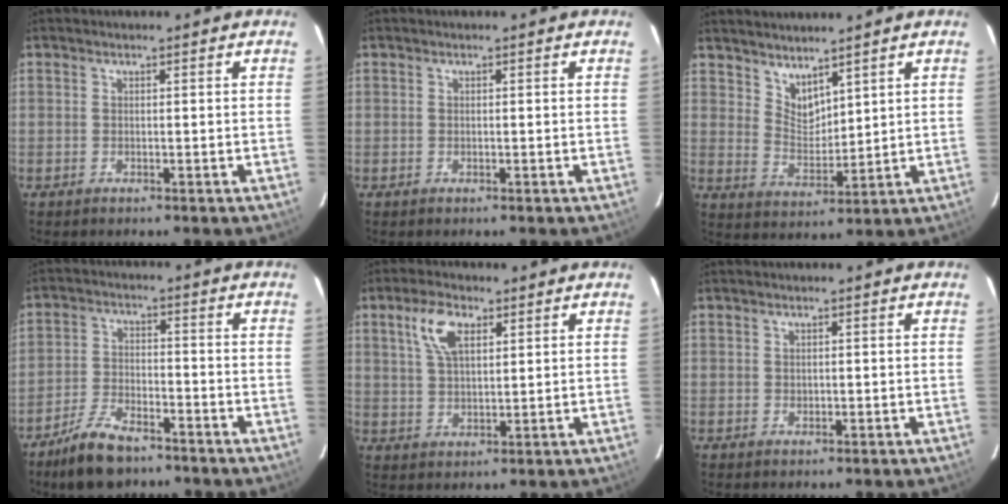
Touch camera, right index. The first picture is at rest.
{"total": 0.0}
{"total": 5.6, "force": [4.6, 2.7, 1.8], "torque": [-0.023, -0.003, 0.092]}
{"total": 9.5, "force": [-7.3, 3.7, 4.9], "torque": [-0.118, -0.002, -0.134]}
{"total": 7.2, "force": [3.4, 3.5, 5.3], "torque": [-0.105, 0.014, 0.066]}
{"total": 0.6, "force": [0.1, 0.6, 0.2], "torque": [-0.002, 0.001, 0.003]}